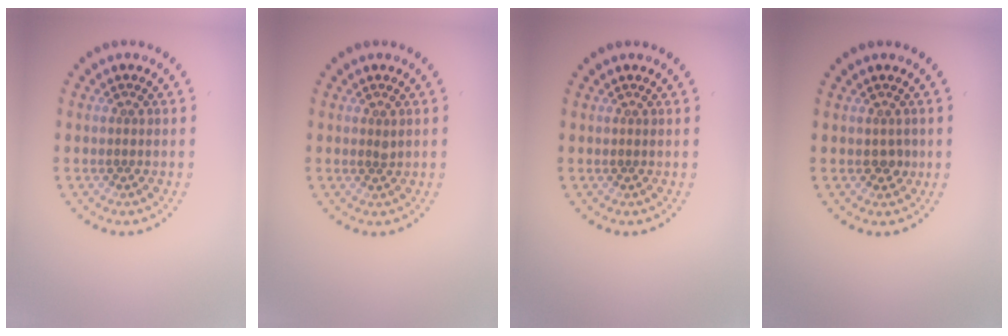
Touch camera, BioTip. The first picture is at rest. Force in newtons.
{"total": 0.6, "press": 0.5, "slide": 0.3}
{"total": 0.0}
{"total": 1.0, "press": 1.0, "slide": 0.3}